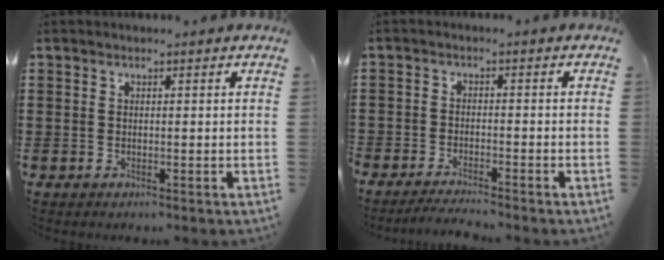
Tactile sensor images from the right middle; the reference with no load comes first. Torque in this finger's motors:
{"motor_torque": [1.31, -0.83, 0.42, 0.06]}